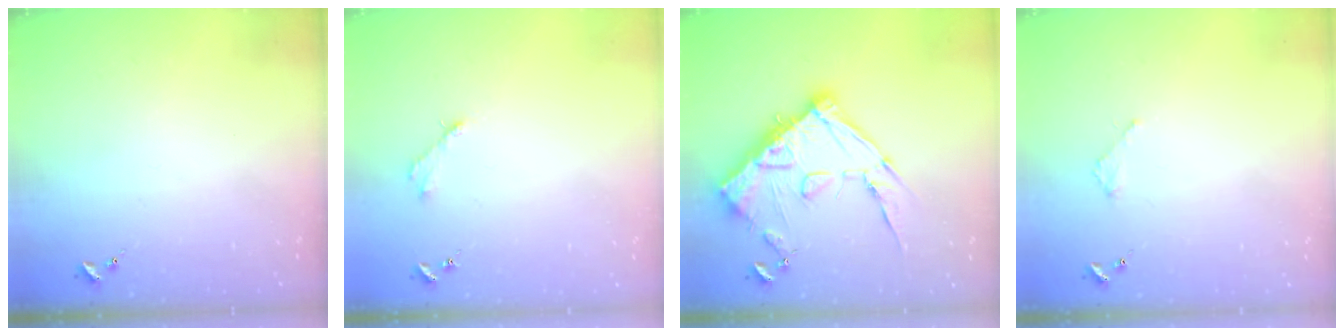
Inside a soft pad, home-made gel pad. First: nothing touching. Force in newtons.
{"total": 2.8, "press": 2.8, "slide": 0.4}
{"total": 17.2, "press": 17.2, "slide": 1.3}
{"total": 1.8, "press": 1.8, "slide": 0.2}